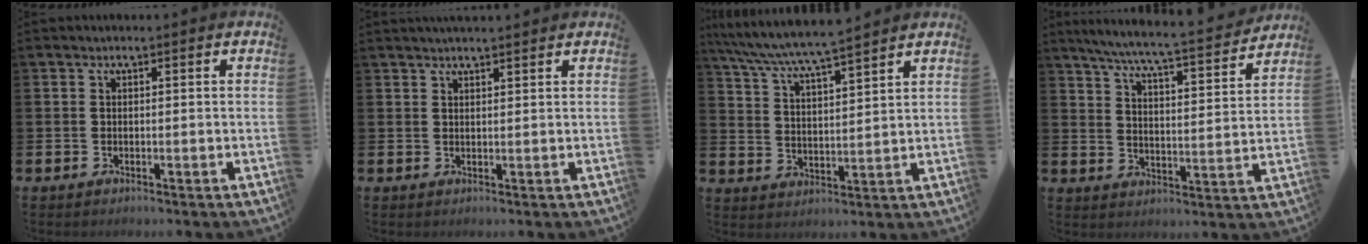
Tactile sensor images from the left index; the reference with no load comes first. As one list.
[{"total": 1.8, "force": [1.7, 0.1, 0.3], "torque": [-0.001, -0.005, 0.030]}, {"total": 6.7, "force": [6.5, -0.1, 1.8], "torque": [-0.065, -0.036, 0.114]}, {"total": 7.1, "force": [6.5, 0.0, 2.8], "torque": [-0.084, -0.048, 0.110]}]